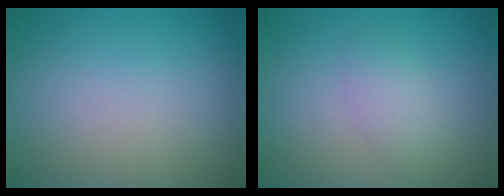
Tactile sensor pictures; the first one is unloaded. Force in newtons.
{"total": 2.1, "press": 2.1, "slide": 0.0}